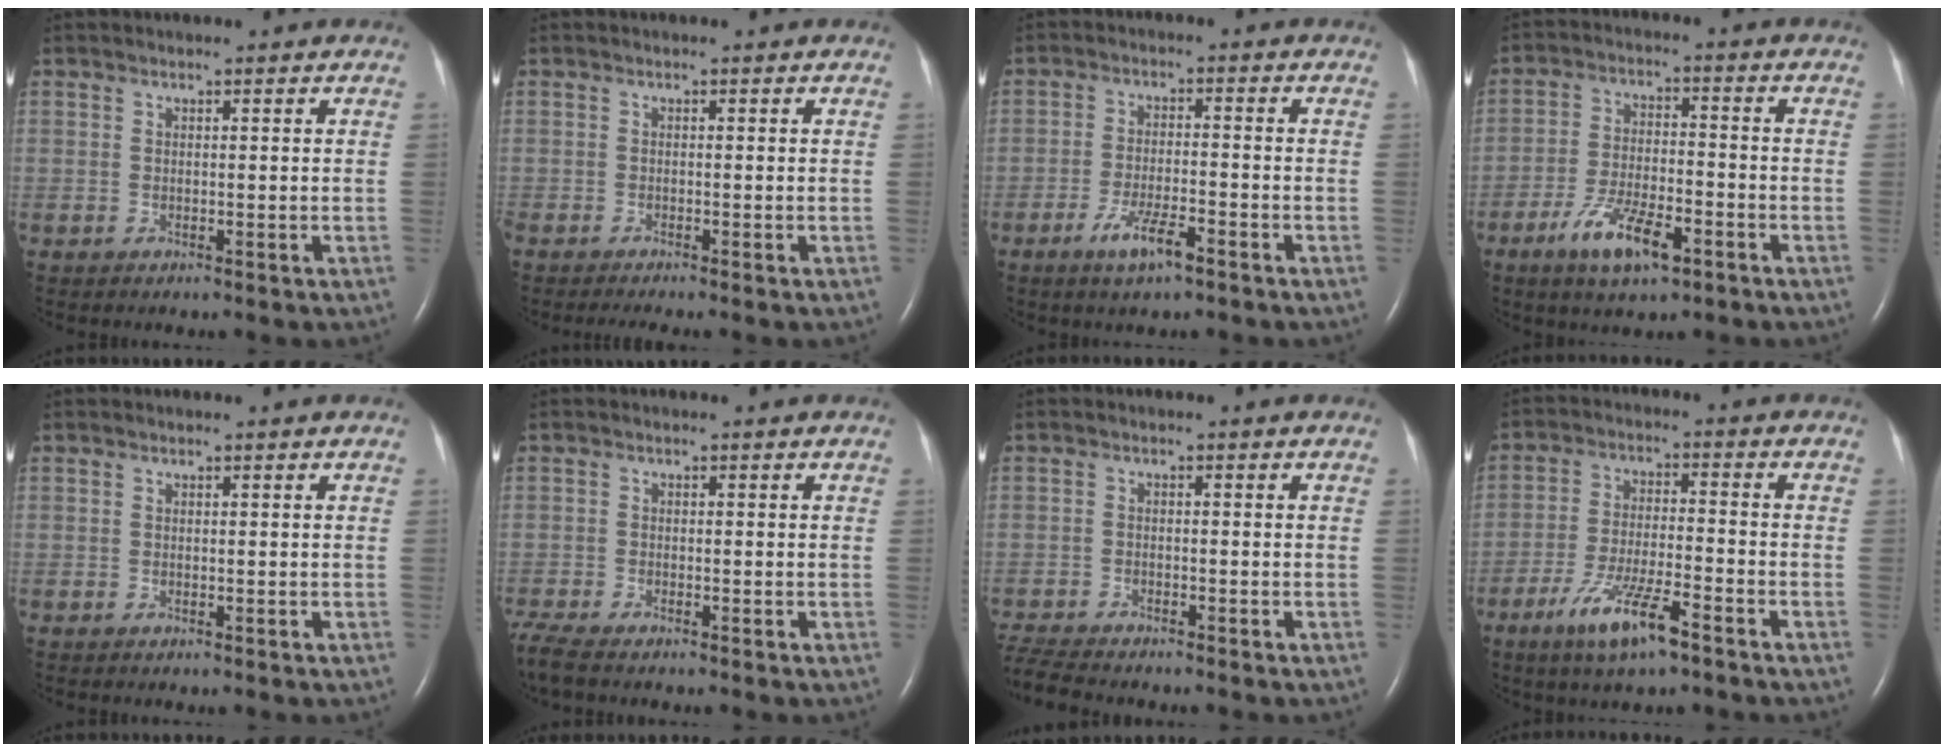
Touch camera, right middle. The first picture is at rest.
{"total": 2.3, "force": [-2.0, -0.2, 1.2], "torque": [-0.020, -0.005, -0.030]}
{"total": 5.5, "force": [-3.4, 0.8, 4.2], "torque": [-0.087, -0.005, -0.062]}
{"total": 9.0, "force": [-5.1, 2.6, 6.9], "torque": [-0.137, -0.008, -0.089]}
{"total": 0.0}
{"total": 4.1, "force": [-3.5, 0.5, 2.0], "torque": [-0.047, -0.015, -0.067]}
{"total": 6.1, "force": [-5.7, 0.6, 1.9], "torque": [-0.039, -0.017, -0.102]}
{"total": 9.4, "force": [-5.9, 1.2, 7.3], "torque": [-0.144, -0.016, -0.104]}